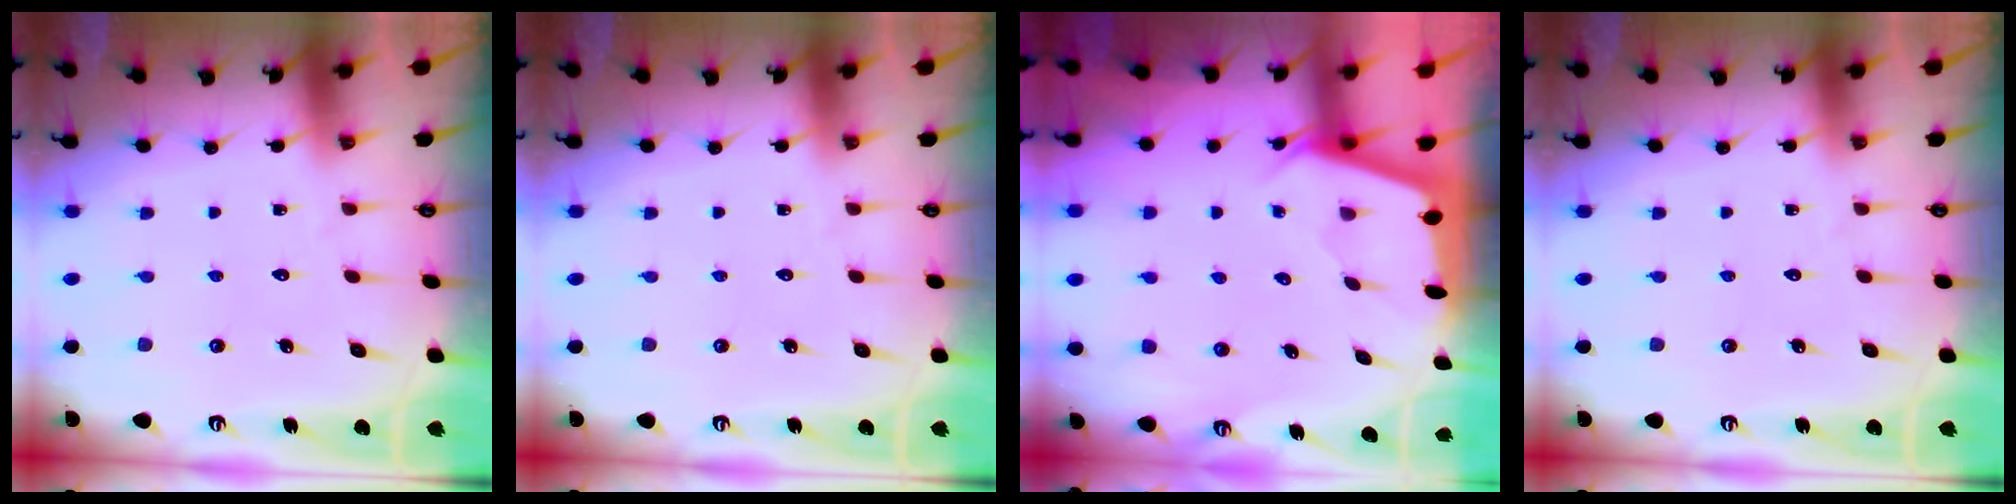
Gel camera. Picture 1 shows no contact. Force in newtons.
{"total": 0.0}
{"total": 2.2, "press": 2.1, "slide": 0.3}
{"total": 0.0}